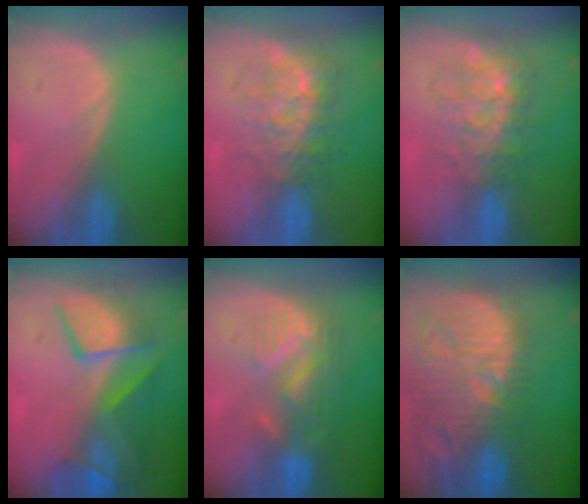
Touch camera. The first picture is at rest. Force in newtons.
{"total": 8.7, "press": 7.5, "slide": 4.4}
{"total": 7.6, "press": 7.0, "slide": 3.0}
{"total": 9.8, "press": 8.5, "slide": 4.8}
{"total": 8.8, "press": 7.8, "slide": 4.1}
{"total": 15.4, "press": 13.4, "slide": 7.5}